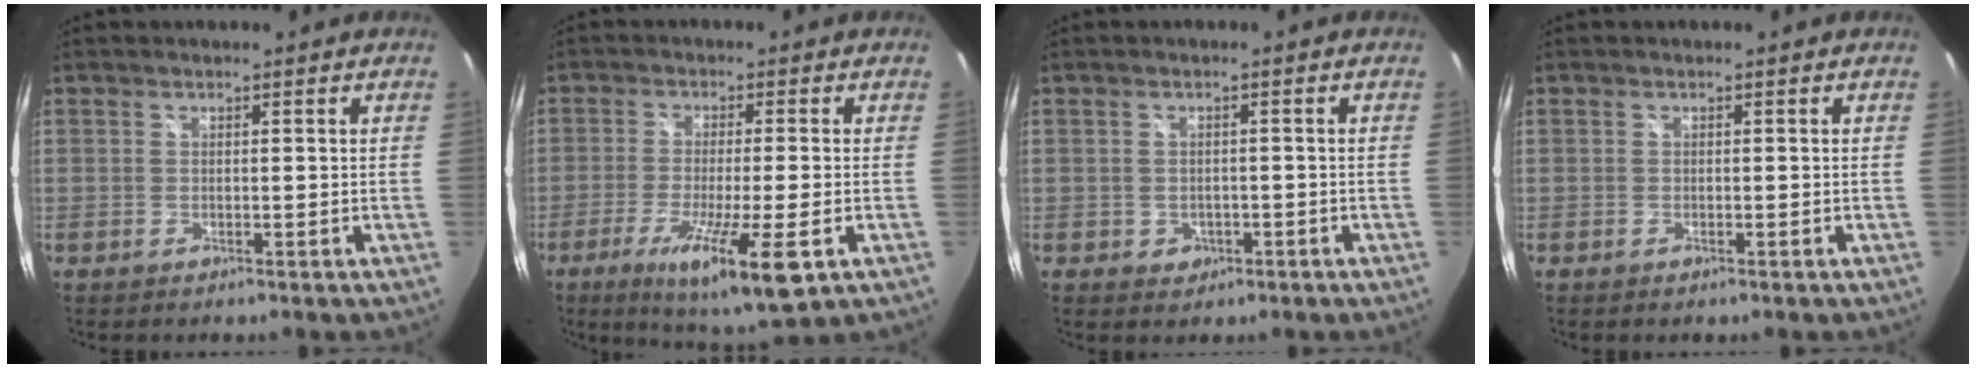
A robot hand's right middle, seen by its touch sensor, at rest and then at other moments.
{"total": 13.8, "force": [-6.1, 1.6, 12.3], "torque": [-0.234, -0.046, -0.098]}
{"total": 2.6, "force": [-0.7, 2.3, 0.8], "torque": [-0.020, 0.000, -0.003]}
{"total": 0.0}